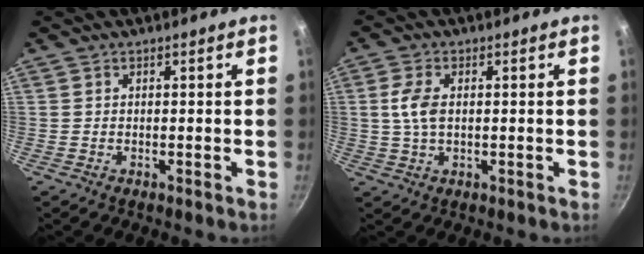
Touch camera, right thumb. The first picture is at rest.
{"total": 5.1, "force": [0.6, 2.9, 4.2], "torque": [-0.088, 0.005, 0.009]}